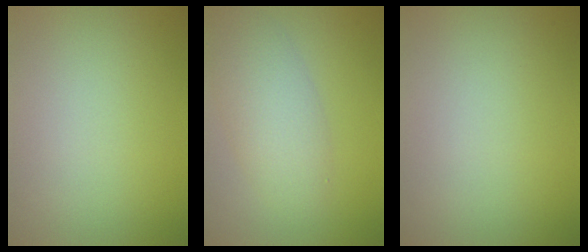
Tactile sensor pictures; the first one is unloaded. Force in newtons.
{"total": 4.5, "press": 4.5, "slide": 0.3}
{"total": 0.0}